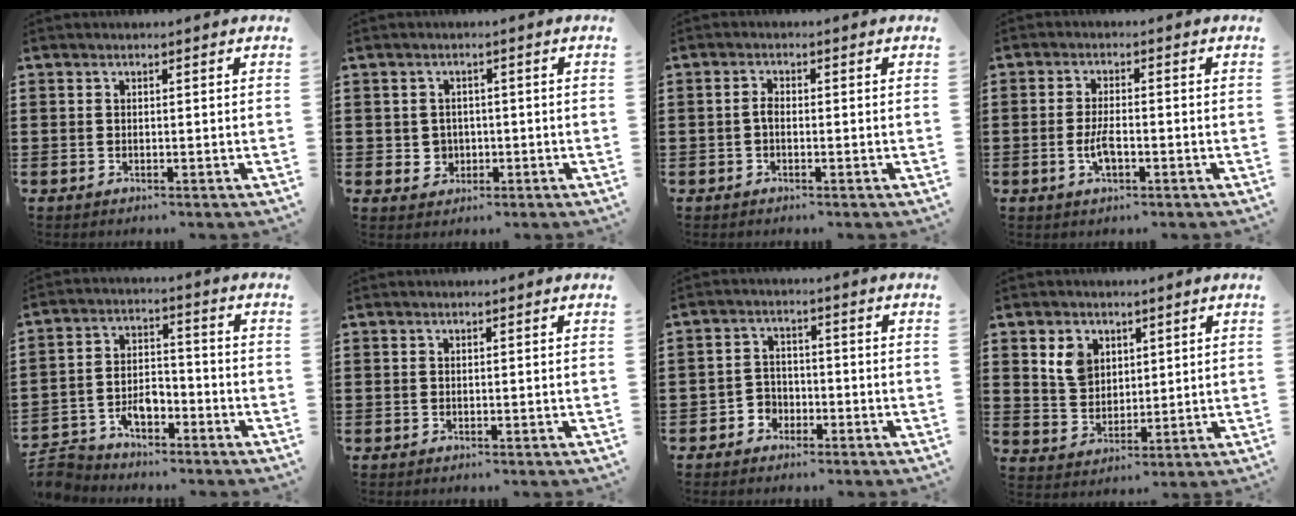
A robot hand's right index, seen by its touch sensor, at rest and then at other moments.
{"total": 2.6, "force": [-0.3, 2.5, 0.6], "torque": [-0.024, 0.008, -0.010]}
{"total": 1.6, "force": [-0.5, 0.7, 1.3], "torque": [-0.035, -0.002, -0.012]}
{"total": 3.9, "force": [-1.1, 1.4, 3.4], "torque": [-0.074, -0.002, -0.023]}
{"total": 5.6, "force": [-4.7, 2.4, 2.0], "torque": [-0.057, 0.007, -0.098]}
{"total": 0.0}
{"total": 3.0, "force": [-2.0, 2.2, 0.5], "torque": [-0.020, 0.008, -0.044]}
{"total": 5.5, "force": [2.6, 4.3, 2.3], "torque": [-0.063, 0.016, 0.049]}